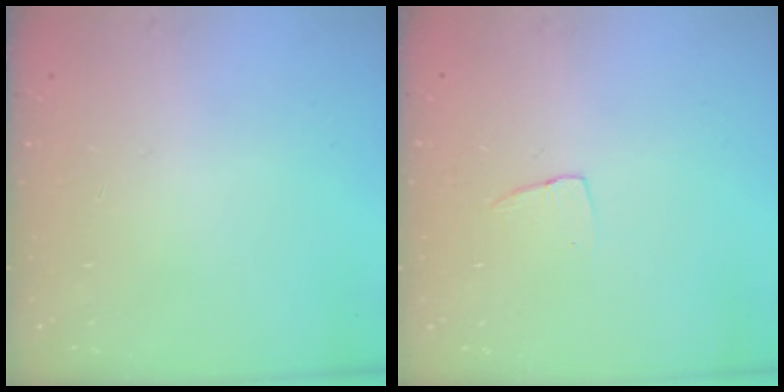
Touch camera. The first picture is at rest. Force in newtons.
{"total": 4.5, "press": 4.4, "slide": 0.3}